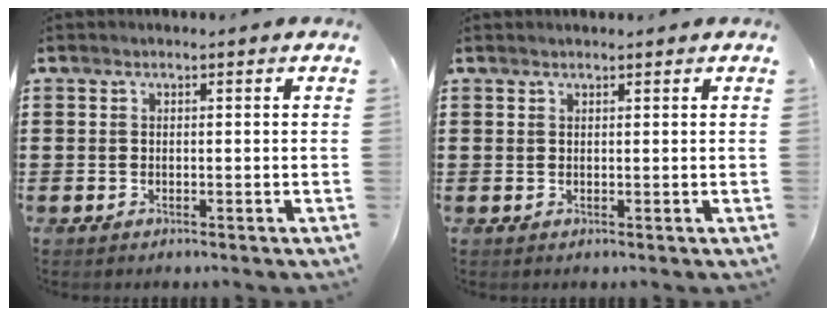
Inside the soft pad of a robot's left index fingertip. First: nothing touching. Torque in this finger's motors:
{"motor_torque": [2.14, 0.00, -0.39, -0.05]}